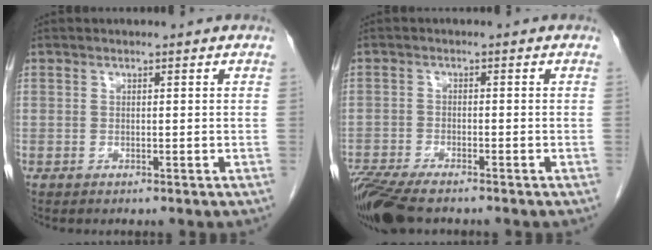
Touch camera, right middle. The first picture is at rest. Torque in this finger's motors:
{"motor_torque": [0.49, -0.39, 0.02, 0.06]}